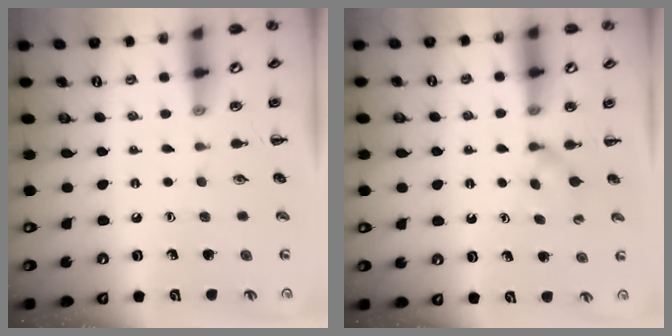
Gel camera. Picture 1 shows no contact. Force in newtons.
{"total": 2.5, "press": 2.3, "slide": 1.0}